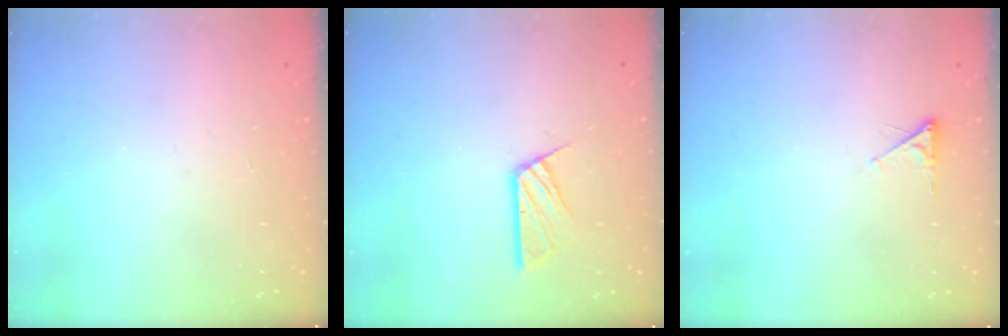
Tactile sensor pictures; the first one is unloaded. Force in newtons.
{"total": 10.0, "press": 10.0, "slide": 0.9}
{"total": 1.8, "press": 1.7, "slide": 0.3}